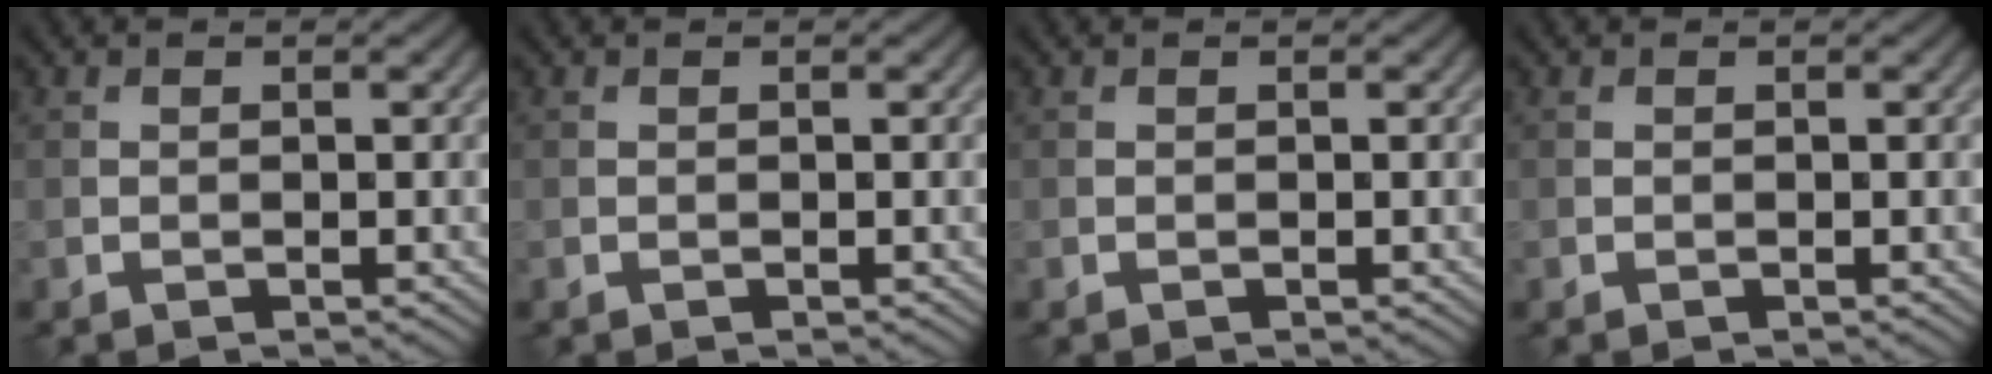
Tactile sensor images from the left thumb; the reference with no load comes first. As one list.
[{"total": 0.0}, {"total": 0.0}, {"total": 0.0}]